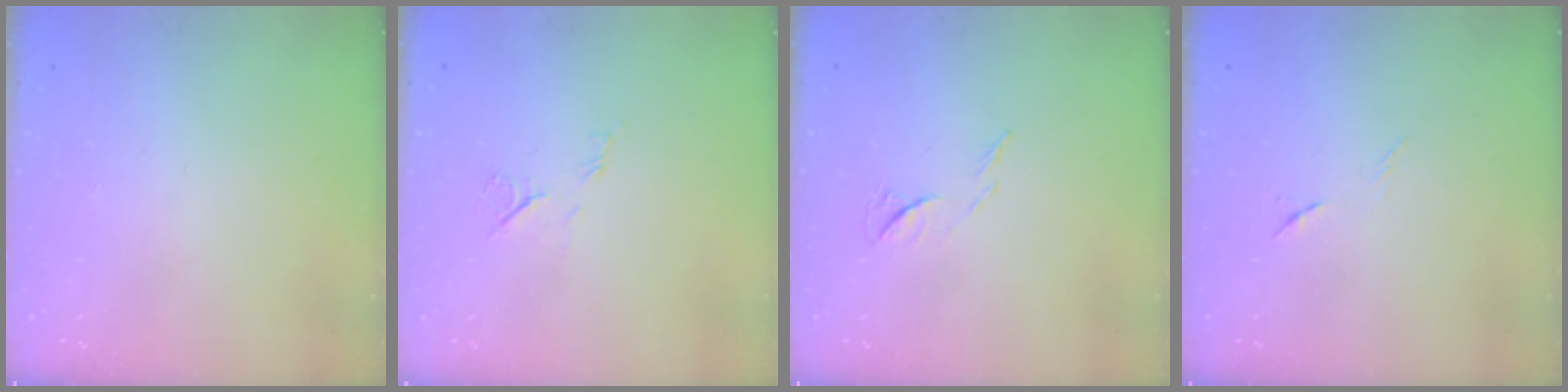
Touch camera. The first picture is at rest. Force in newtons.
{"total": 6.3, "press": 6.3, "slide": 0.6}
{"total": 5.7, "press": 5.6, "slide": 1.2}
{"total": 6.2, "press": 6.1, "slide": 0.9}